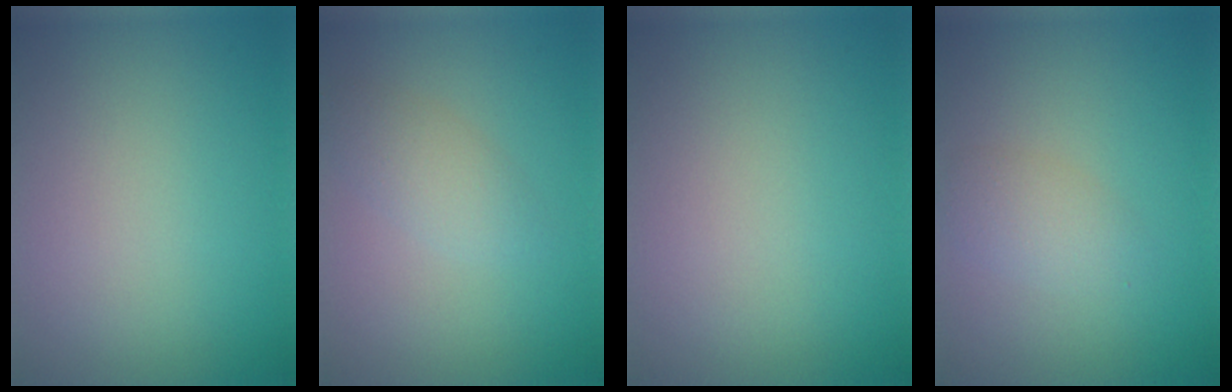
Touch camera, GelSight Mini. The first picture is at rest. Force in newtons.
{"total": 2.0, "press": 2.0, "slide": 0.1}
{"total": 0.0}
{"total": 1.8, "press": 1.8, "slide": 0.1}